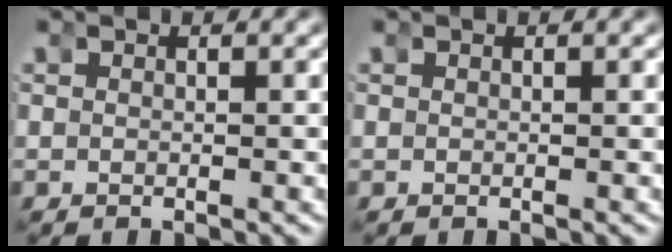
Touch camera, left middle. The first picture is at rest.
{"total": 0.0}